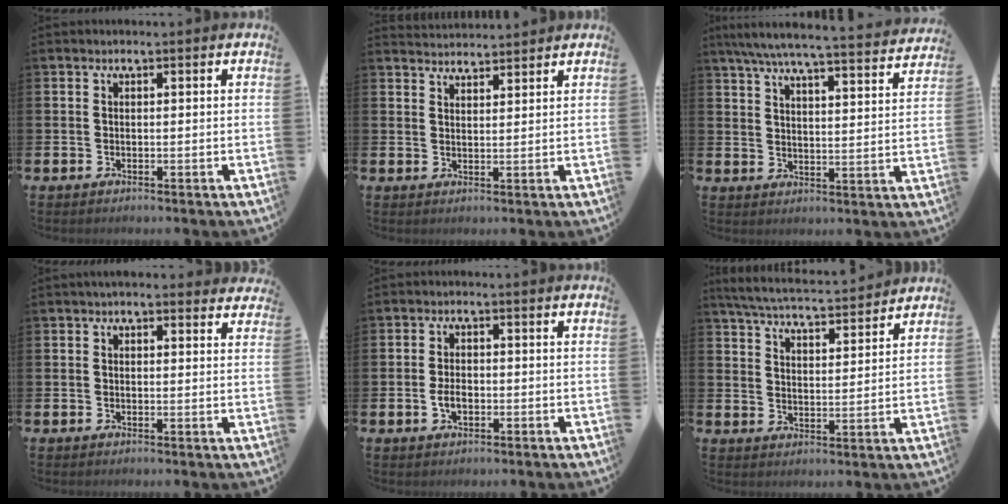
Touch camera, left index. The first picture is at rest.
{"total": 2.9, "force": [2.9, 0.3, -0.2], "torque": [0.000, -0.016, 0.052]}
{"total": 6.6, "force": [6.1, 0.4, 2.5], "torque": [-0.062, -0.048, 0.102]}
{"total": 2.4, "force": [2.3, 0.5, 0.3], "torque": [-0.005, -0.008, 0.041]}
{"total": 2.6, "force": [-0.6, 1.6, 1.9], "torque": [-0.032, 0.002, -0.013]}
{"total": 5.4, "force": [5.3, 0.3, 1.1], "torque": [-0.043, -0.038, 0.090]}